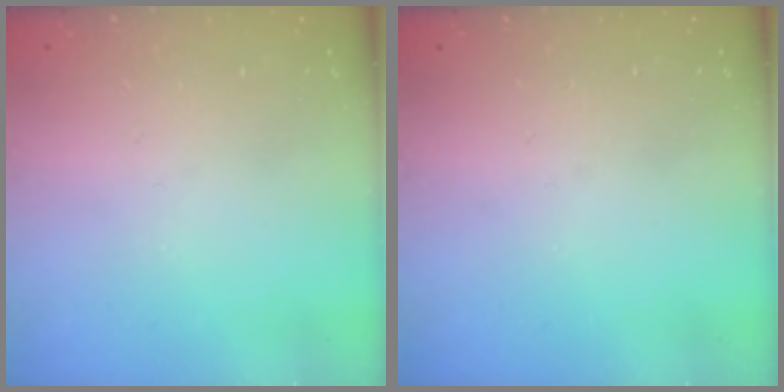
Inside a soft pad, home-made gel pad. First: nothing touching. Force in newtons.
{"total": 0.0}